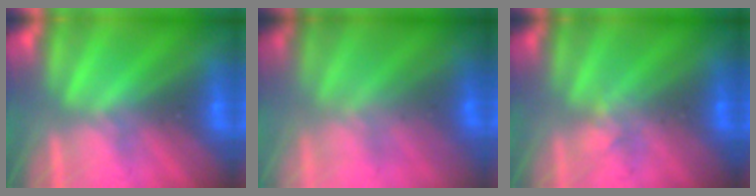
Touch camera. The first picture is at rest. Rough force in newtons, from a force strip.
{"total": 3.7}
{"total": 1.8}